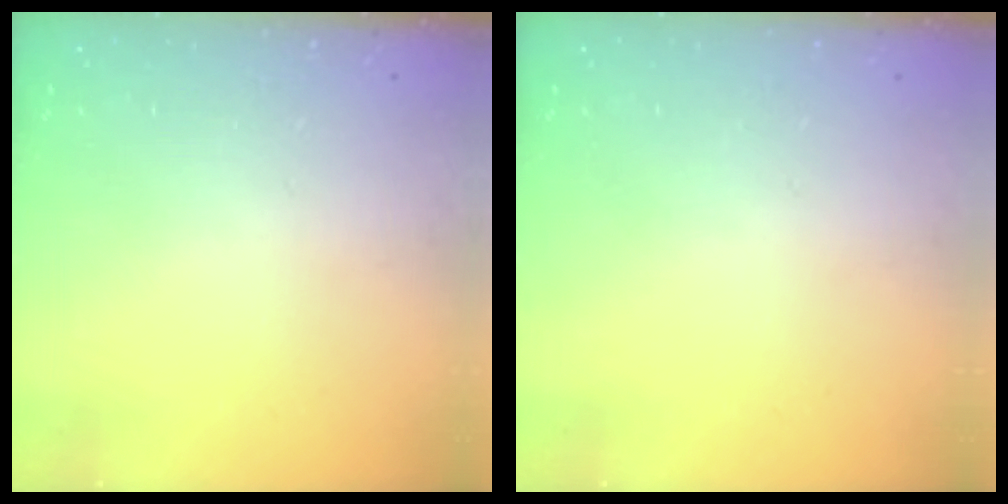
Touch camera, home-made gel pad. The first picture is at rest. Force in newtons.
{"total": 0.0}